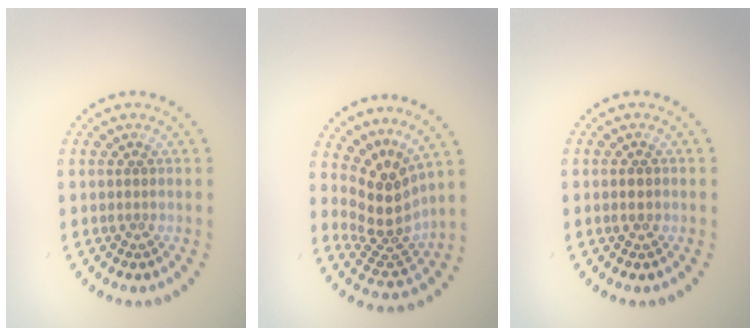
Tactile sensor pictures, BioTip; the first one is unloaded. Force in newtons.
{"total": 4.2, "press": 2.9, "slide": 3.1}
{"total": 1.4, "press": 1.4, "slide": 0.2}